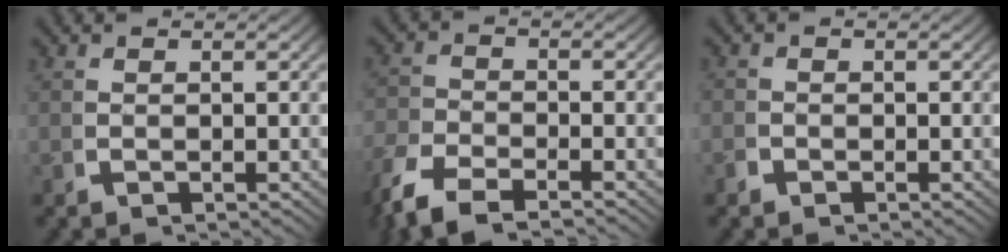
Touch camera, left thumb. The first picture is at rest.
{"total": 4.5, "force": [-3.5, 2.1, 2.0], "torque": [-0.047, -0.013, -0.058]}
{"total": 1.0, "force": [-0.5, 0.9, 0.0], "torque": [0.007, 0.001, -0.015]}